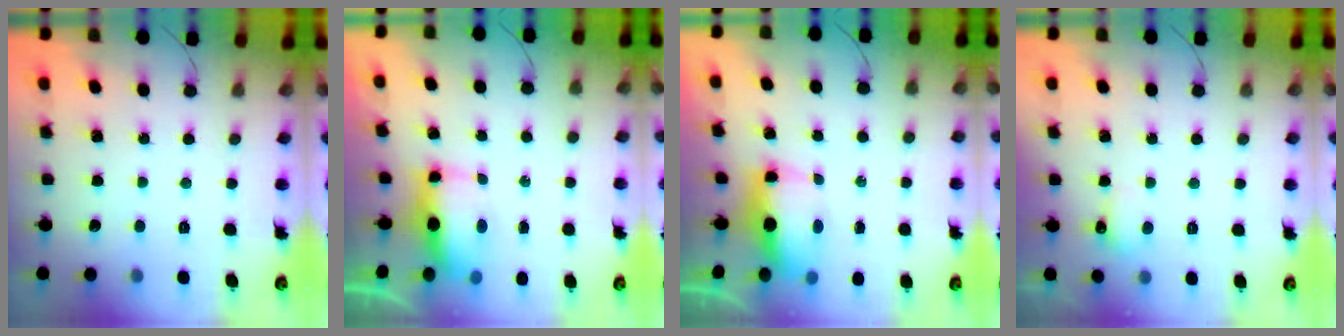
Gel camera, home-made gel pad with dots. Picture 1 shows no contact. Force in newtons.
{"total": 10.3, "press": 8.6, "slide": 5.7}
{"total": 7.4, "press": 7.4, "slide": 0.6}
{"total": 3.9, "press": 3.8, "slide": 0.9}